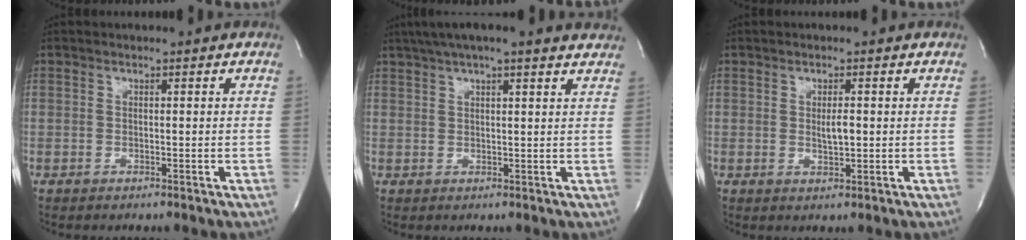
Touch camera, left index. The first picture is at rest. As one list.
[{"total": 14.1, "force": [11.9, 1.7, 7.5], "torque": [-0.123, 0.044, 0.151]}, {"total": 2.1, "force": [0.3, 0.5, 2.0], "torque": [-0.038, -0.003, 0.008]}]